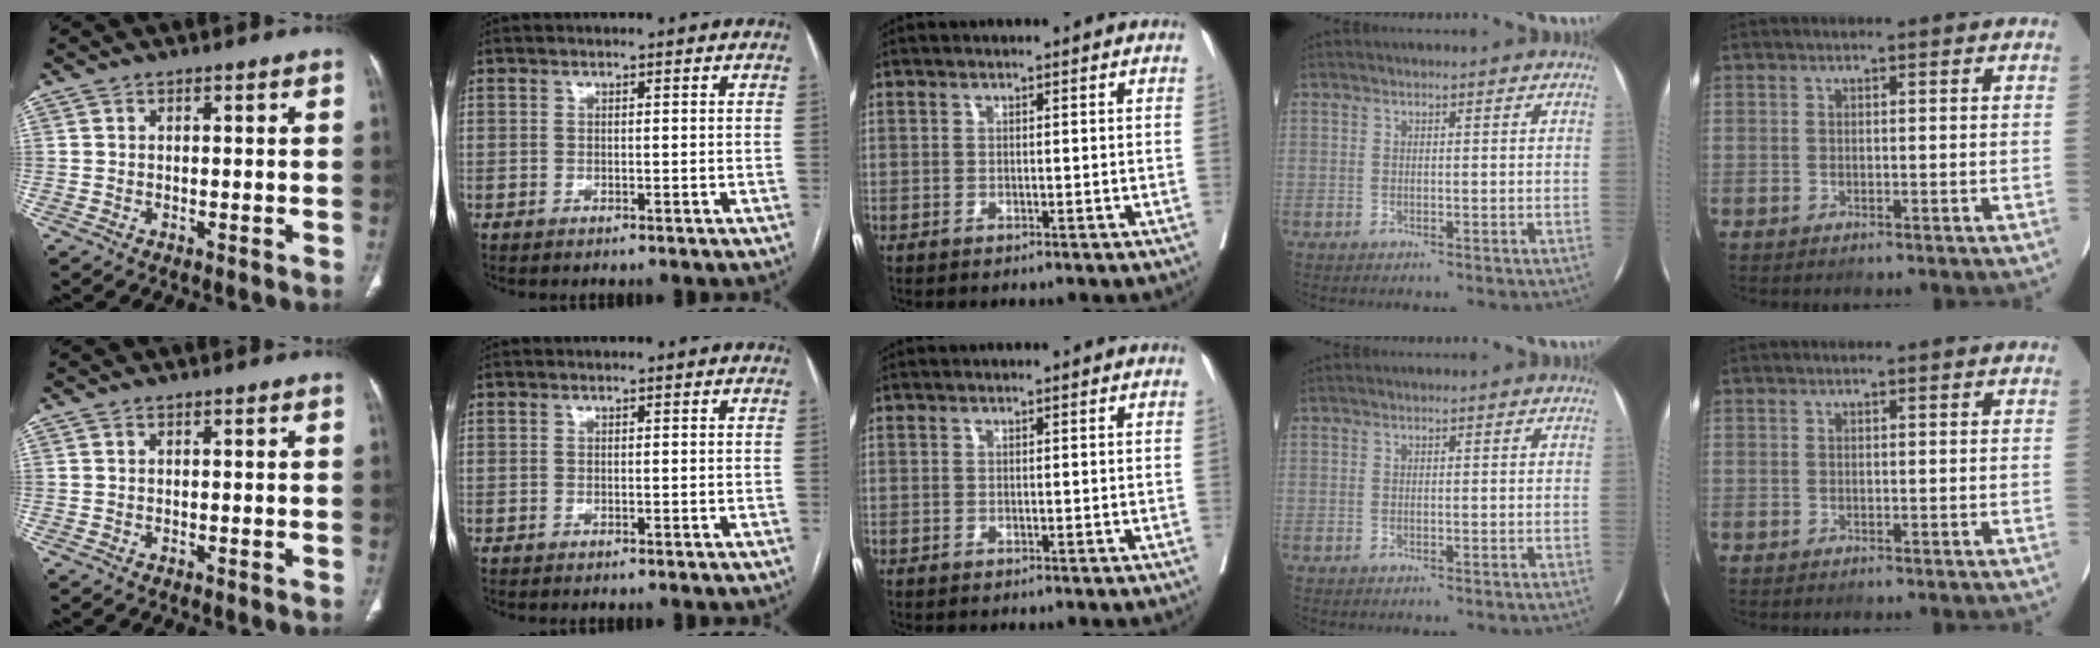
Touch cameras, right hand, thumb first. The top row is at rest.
{}